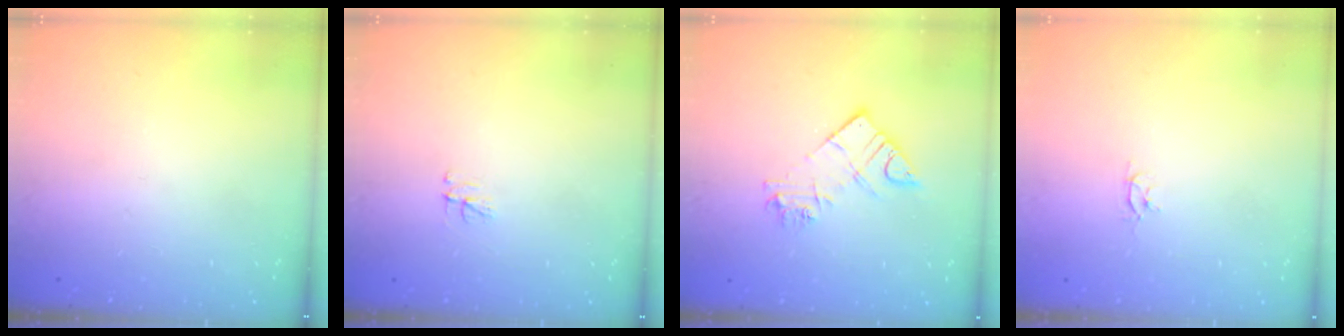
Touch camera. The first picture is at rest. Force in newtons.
{"total": 3.1, "press": 3.1, "slide": 0.4}
{"total": 10.0, "press": 9.9, "slide": 0.9}
{"total": 2.6, "press": 2.6, "slide": 0.3}